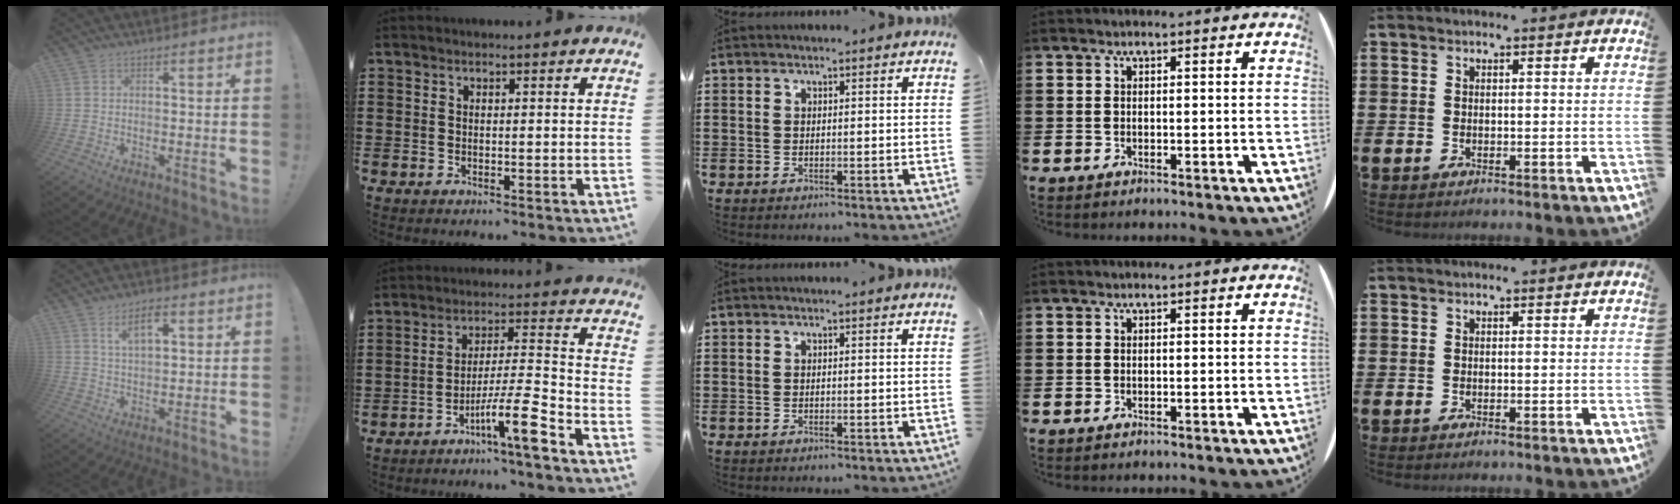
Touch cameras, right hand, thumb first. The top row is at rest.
{"thumb": {"total": 6.9, "force": [3.1, 2.9, 5.4], "torque": [-0.078, -0.007, 0.048]}, "index": {"total": 10.0, "force": [-6.1, 0.8, 7.9], "torque": [-0.139, 0.001, -0.113]}}